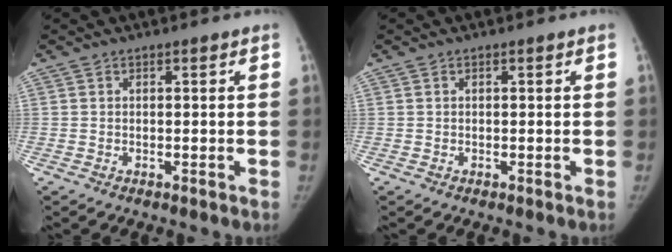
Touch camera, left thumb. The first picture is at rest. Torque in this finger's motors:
{"motor_torque": [0.05, 0.04, 0.26, -0.31, 0.03]}